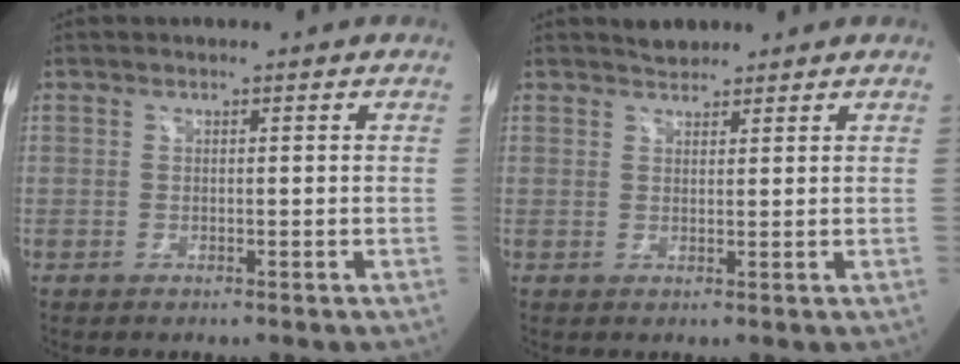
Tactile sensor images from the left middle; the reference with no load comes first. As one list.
[{"total": 2.2, "force": [2.0, 0.8, 0.3], "torque": [-0.011, 0.008, 0.035]}]